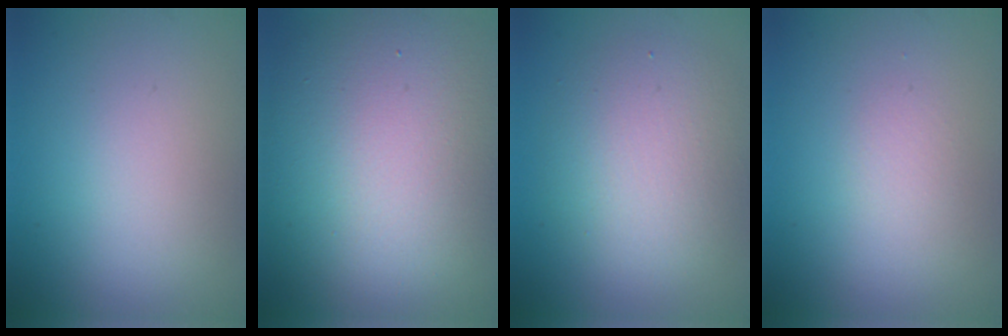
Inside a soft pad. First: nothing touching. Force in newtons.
{"total": 15.0, "press": 15.0, "slide": 0.8}
{"total": 4.6, "press": 4.6, "slide": 0.6}
{"total": 0.6, "press": 0.6, "slide": 0.0}